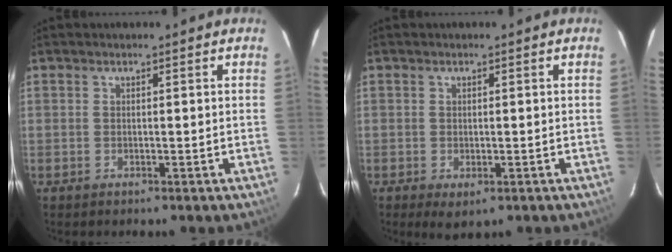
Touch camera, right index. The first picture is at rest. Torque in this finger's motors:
{"motor_torque": [0.73, -0.92, 0.11, 0.02]}